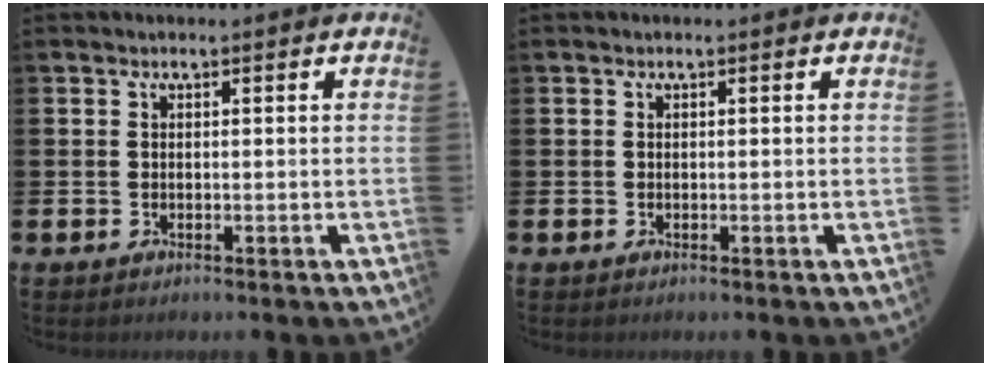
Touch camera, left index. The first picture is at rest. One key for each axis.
{"total": 0.0}